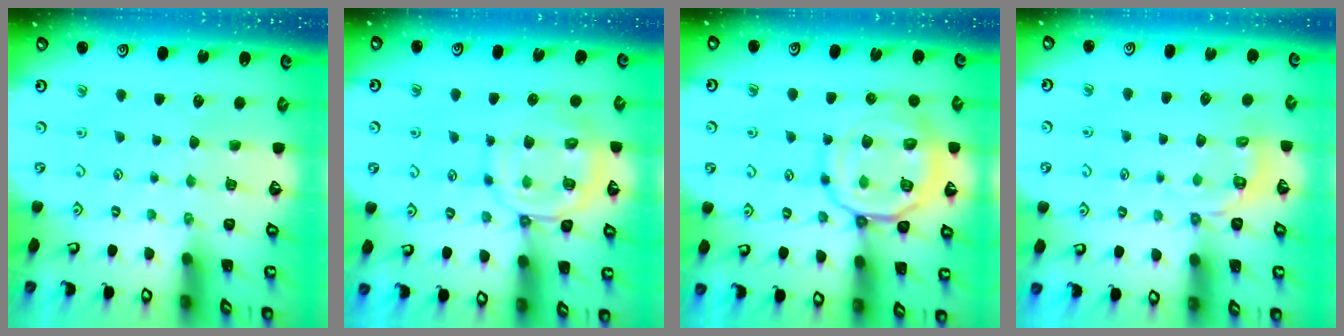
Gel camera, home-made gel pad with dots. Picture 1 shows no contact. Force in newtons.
{"total": 11.7, "press": 11.7, "slide": 1.3}
{"total": 16.7, "press": 16.6, "slide": 1.9}
{"total": 4.2, "press": 3.9, "slide": 1.6}